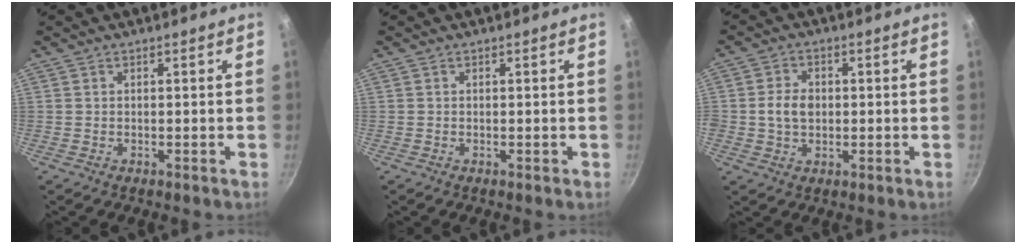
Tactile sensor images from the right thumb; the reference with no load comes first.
{"total": 0.0}
{"total": 5.1, "force": [0.0, 3.8, 3.3], "torque": [-0.047, 0.007, -0.004]}